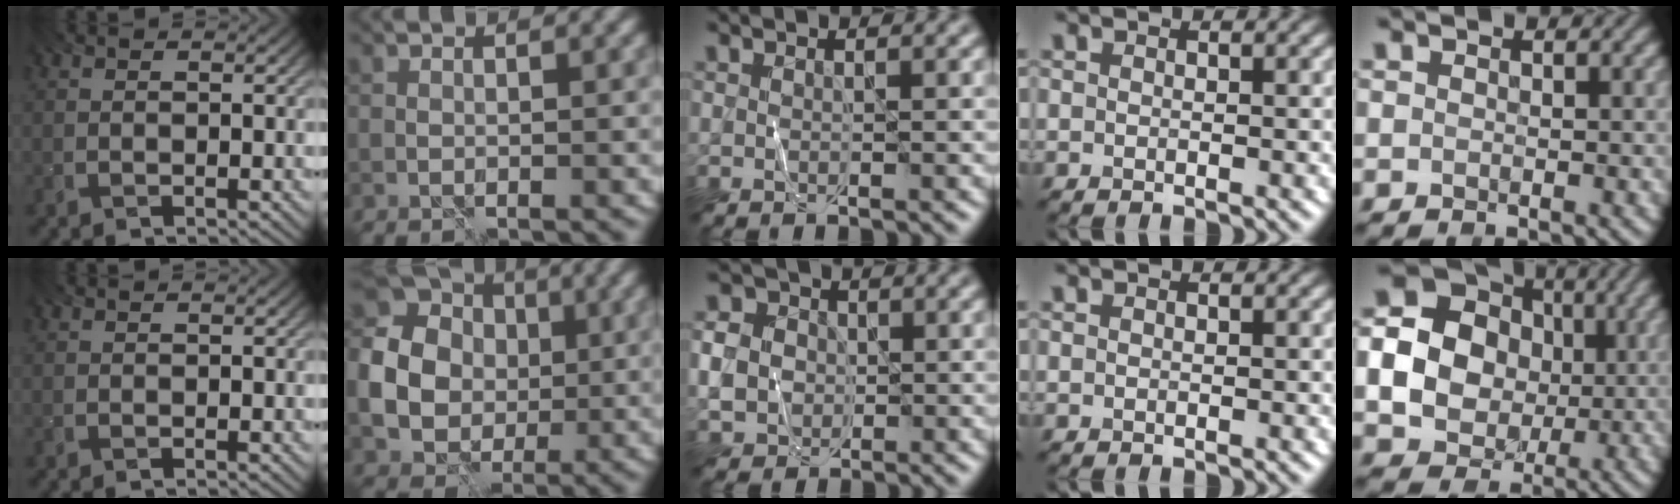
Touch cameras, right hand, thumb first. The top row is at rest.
{"index": {"total": 12.9, "force": [0.8, 11.5, 5.8], "torque": [-0.152, 0.012, -0.013]}, "middle": {"total": 3.7, "force": [-0.3, 3.4, 1.6], "torque": [-0.032, 0.005, -0.009]}, "little": {"total": 18.1, "force": [1.9, 16.9, 6.1], "torque": [-0.162, 0.013, 0.012]}}